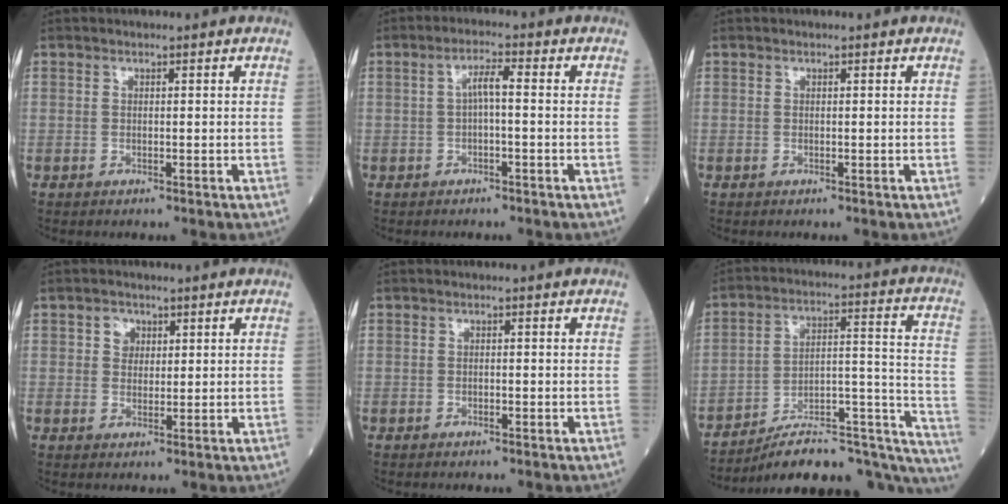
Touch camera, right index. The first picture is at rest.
{"total": 3.0, "force": [-0.1, 0.4, 2.9], "torque": [-0.048, 0.011, -0.003]}
{"total": 0.0}
{"total": 2.3, "force": [0.8, 1.9, 0.9], "torque": [-0.012, 0.006, 0.010]}
{"total": 0.5, "force": [-0.5, 0.2, 0.2], "torque": [-0.006, 0.000, -0.010]}
{"total": 24.0, "force": [-20.7, 5.3, 11.0], "torque": [-0.082, 0.057, -0.291]}